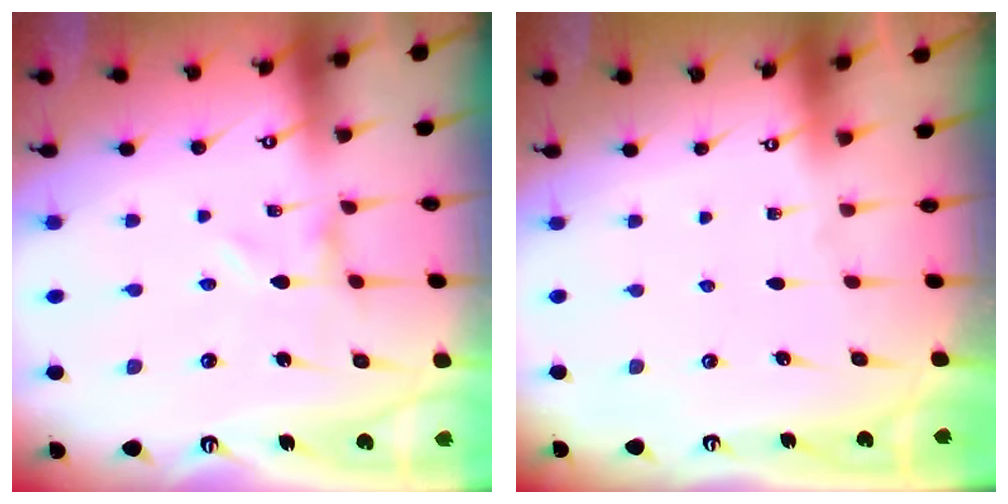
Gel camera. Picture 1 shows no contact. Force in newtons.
{"total": 0.0}